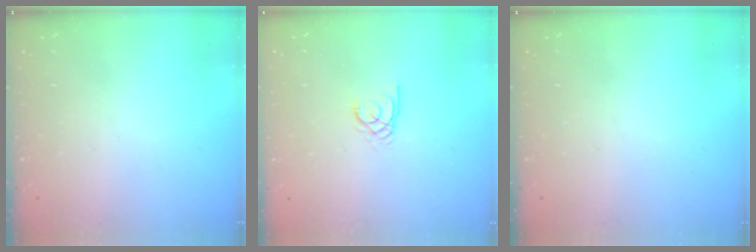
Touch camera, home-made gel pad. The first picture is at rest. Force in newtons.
{"total": 1.8, "press": 1.8, "slide": 0.2}
{"total": 0.0}